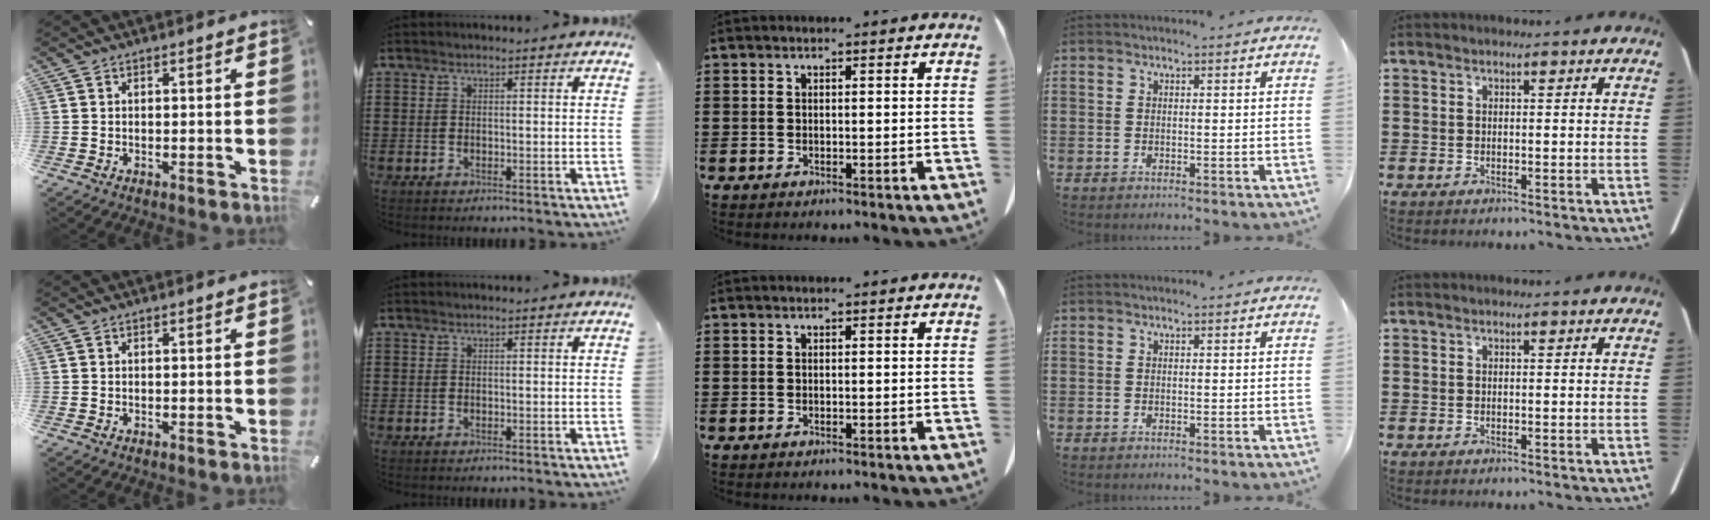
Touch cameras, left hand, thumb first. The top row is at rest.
{}